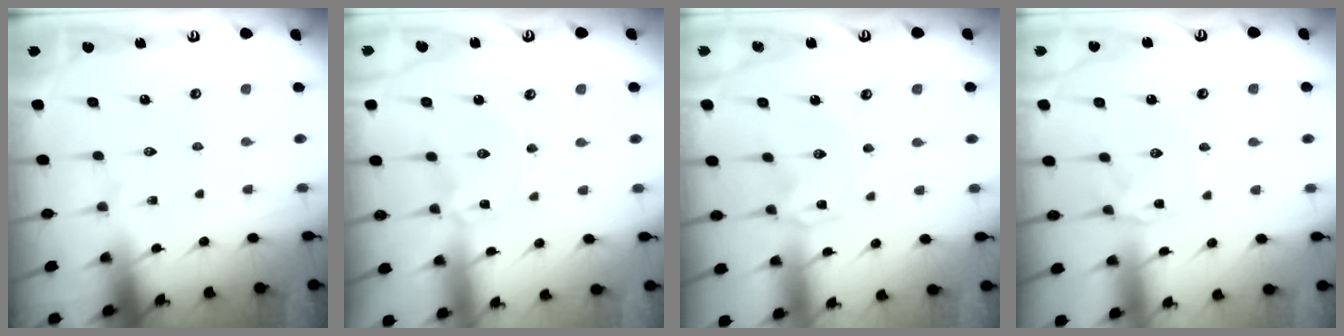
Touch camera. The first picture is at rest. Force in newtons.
{"total": 0.0}
{"total": 0.0}
{"total": 1.8, "press": 1.8, "slide": 0.2}